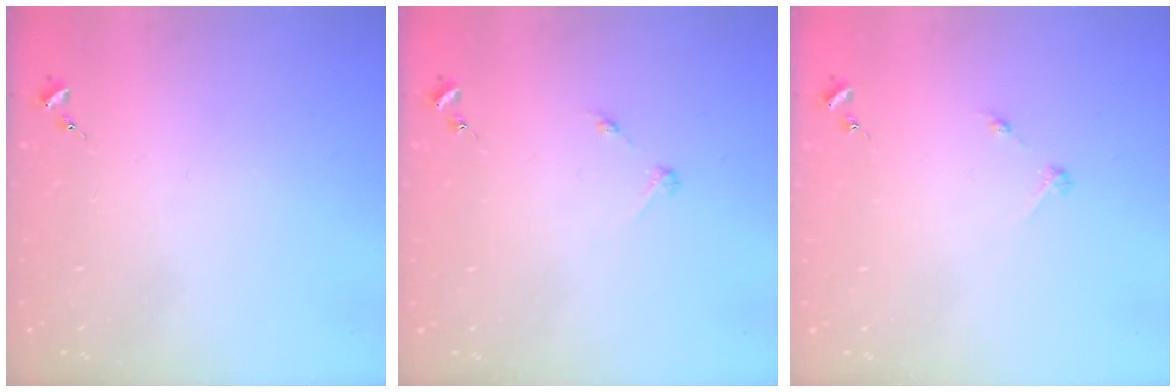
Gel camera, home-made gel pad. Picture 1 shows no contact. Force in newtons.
{"total": 2.7, "press": 2.7, "slide": 0.3}
{"total": 2.7, "press": 2.7, "slide": 0.3}